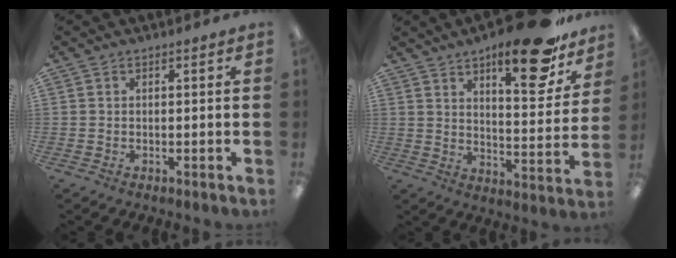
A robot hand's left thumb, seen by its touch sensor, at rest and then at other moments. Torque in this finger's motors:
{"motor_torque": [0.36, 0.50, 1.26, -1.51, 0.30]}